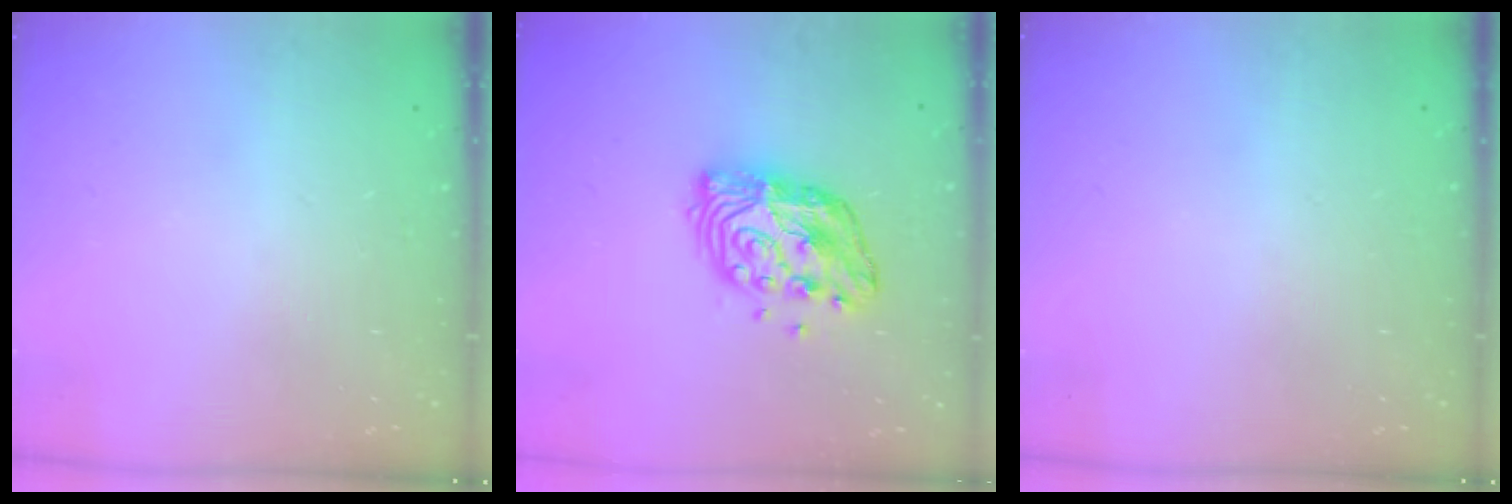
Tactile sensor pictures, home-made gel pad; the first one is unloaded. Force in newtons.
{"total": 12.7, "press": 12.6, "slide": 1.0}
{"total": 0.0}